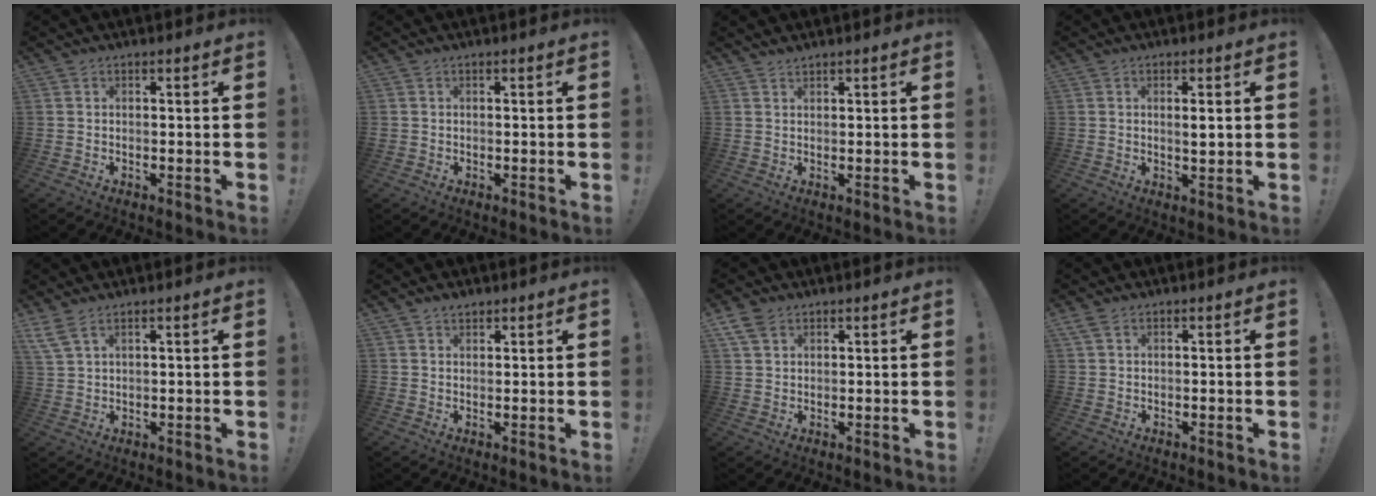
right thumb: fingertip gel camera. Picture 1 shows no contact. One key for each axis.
{"total": 0.6, "fx": -0.1, "fy": 0.6, "fz": 0.0, "tx": -0.001, "ty": 0.003, "tz": -0.002}
{"total": 1.3, "fx": 1.3, "fy": -0.1, "fz": 0.3, "tx": 0.001, "ty": -0.009, "tz": 0.023}
{"total": 2.6, "fx": 0.5, "fy": 0.3, "fz": 2.5, "tx": -0.036, "ty": -0.009, "tz": 0.005}
{"total": 4.8, "fx": 3.3, "fy": 1.5, "fz": 3.1, "tx": -0.068, "ty": -0.011, "tz": 0.066}
{"total": 1.9, "fx": 1.6, "fy": 0.8, "fz": 0.5, "tx": -0.004, "ty": -0.011, "tz": 0.029}
{"total": 5.2, "fx": 3.1, "fy": 3.0, "fz": 2.7, "tx": -0.055, "ty": -0.002, "tz": 0.063}
{"total": 1.8, "fx": 1.0, "fy": 0.8, "fz": 1.3, "tx": -0.023, "ty": 0.002, "tz": 0.019}